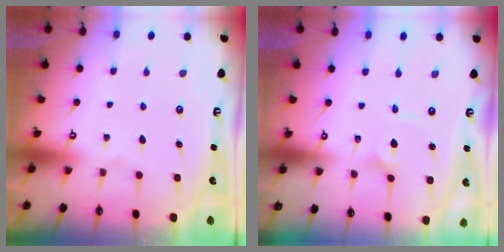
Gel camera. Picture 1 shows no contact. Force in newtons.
{"total": 1.9, "press": 1.9, "slide": 0.0}